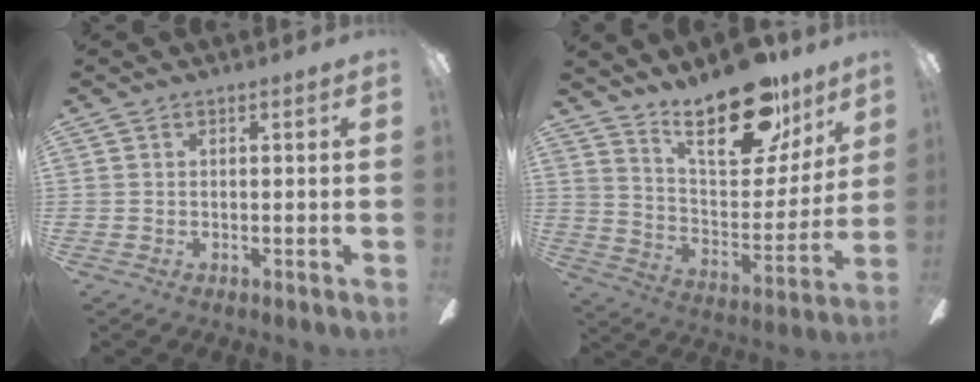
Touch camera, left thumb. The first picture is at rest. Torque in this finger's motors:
{"motor_torque": [0.26, 0.11, 0.80, -1.48, 0.09]}